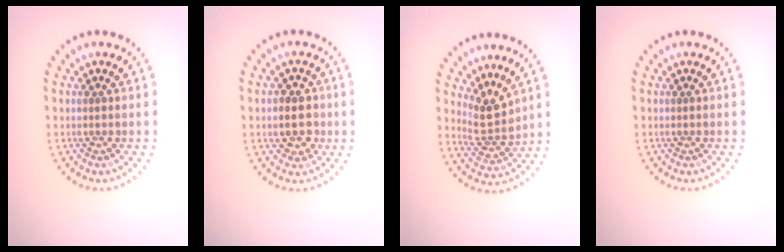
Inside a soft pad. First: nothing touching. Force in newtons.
{"total": 3.2, "press": 3.1, "slide": 0.6}
{"total": 2.9, "press": 2.4, "slide": 1.7}
{"total": 0.0}